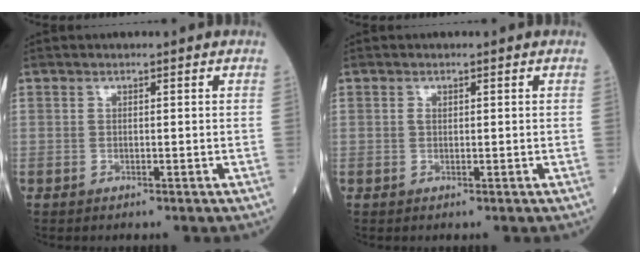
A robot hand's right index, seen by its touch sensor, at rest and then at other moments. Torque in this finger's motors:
{"motor_torque": [0.15, 0.04, -0.03, 0.01]}